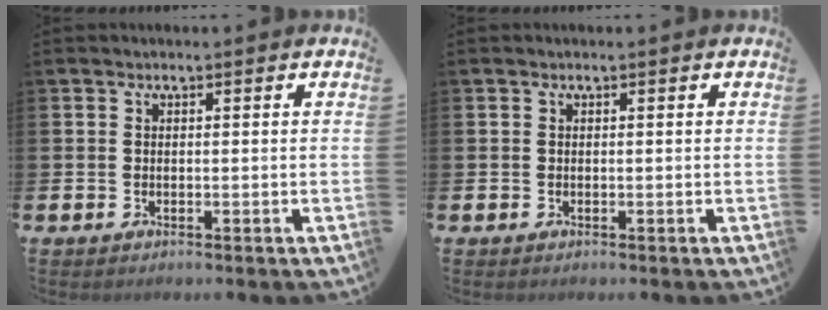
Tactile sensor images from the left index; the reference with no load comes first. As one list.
[{"total": 0.0}]